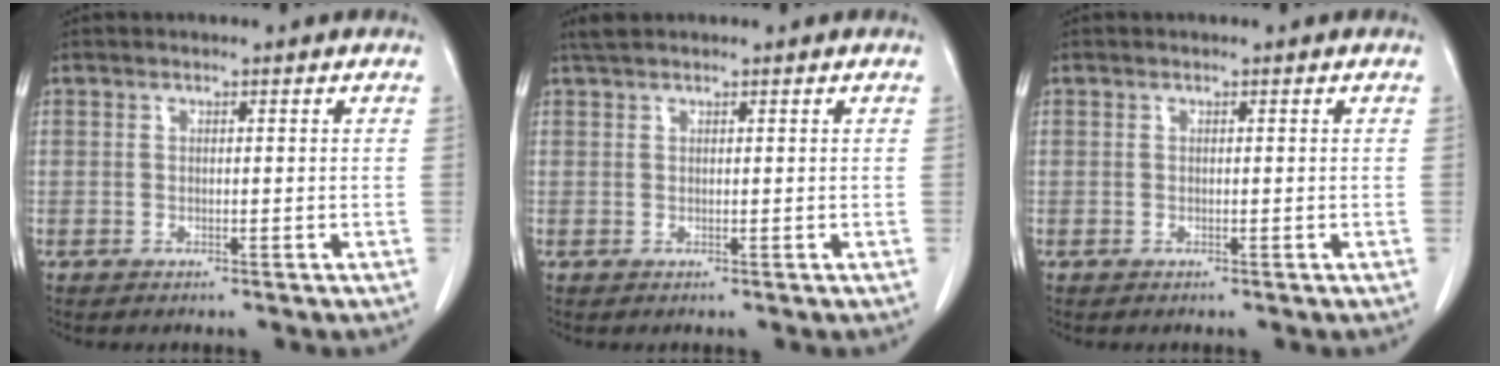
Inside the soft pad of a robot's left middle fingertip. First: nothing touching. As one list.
[{"total": 1.5, "force": [1.4, 0.1, 0.7], "torque": [-0.019, 0.013, 0.030]}, {"total": 0.0}]